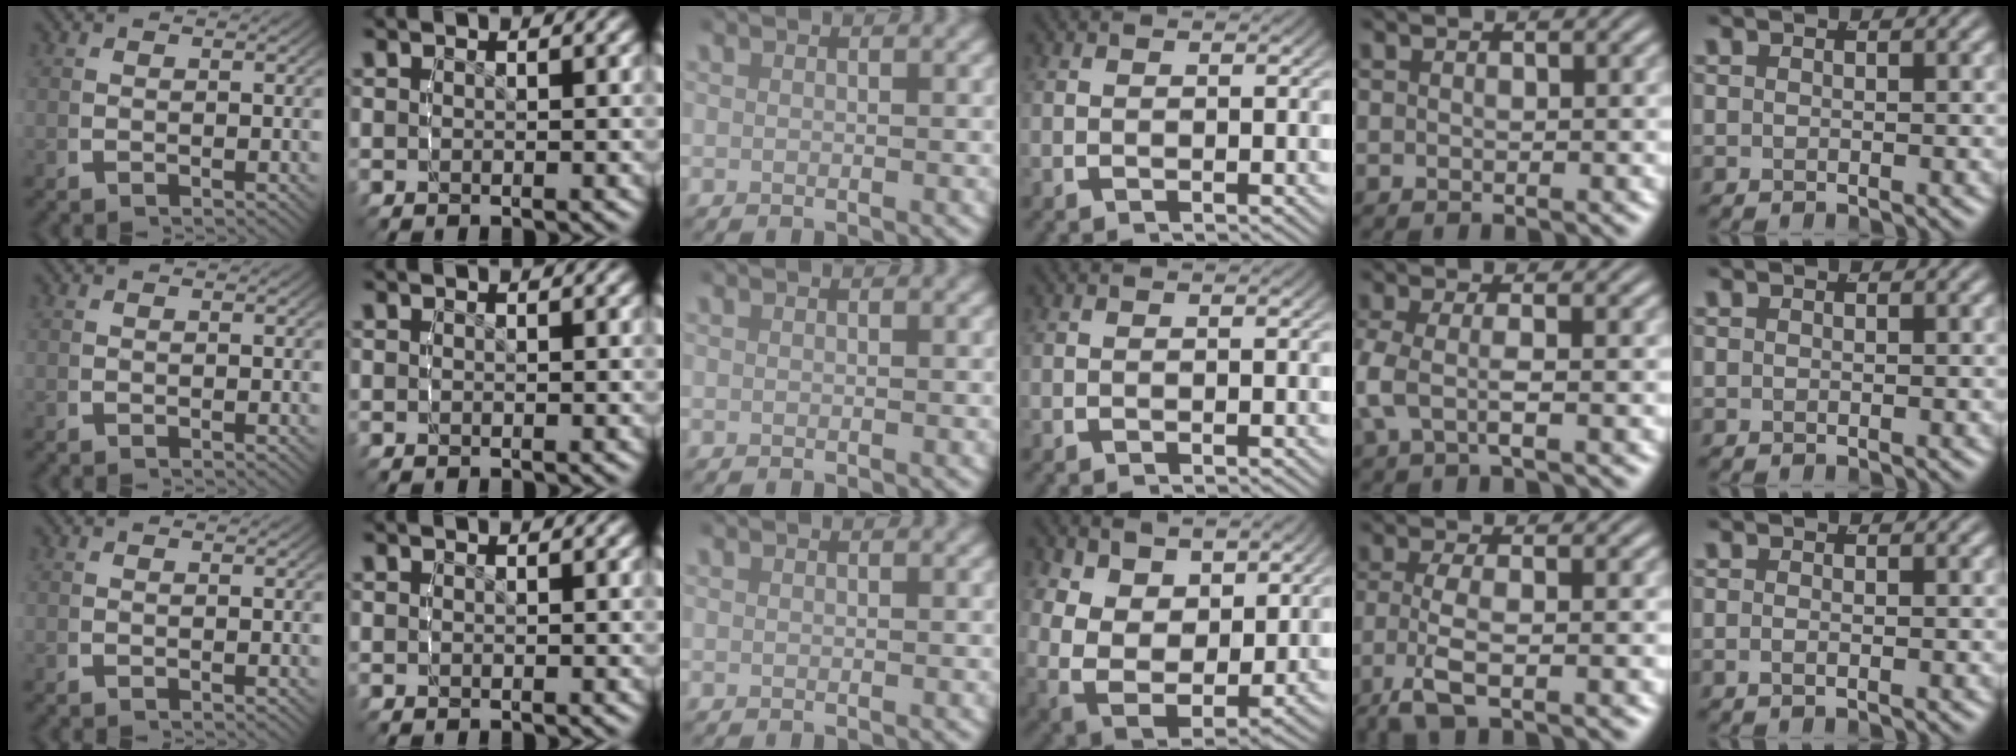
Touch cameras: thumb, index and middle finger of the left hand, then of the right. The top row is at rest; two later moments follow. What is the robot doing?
{"motion": "lift_and_place", "object": "sponge"}